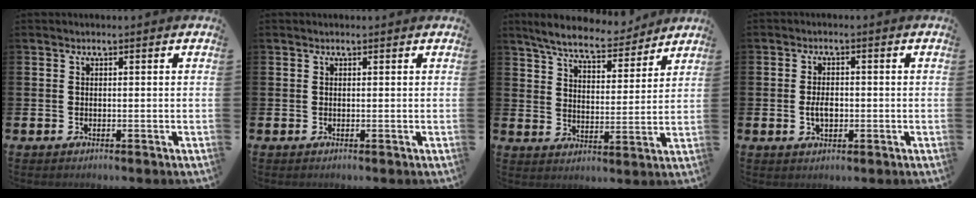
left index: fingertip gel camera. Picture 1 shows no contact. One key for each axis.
{"total": 0.0}
{"total": 7.6, "fx": 7.2, "fy": 1.3, "fz": 2.2, "tx": -0.070, "ty": -0.039, "tz": 0.126}
{"total": 2.9, "fx": -0.3, "fy": 1.7, "fz": 2.3, "tx": -0.037, "ty": 0.001, "tz": -0.007}